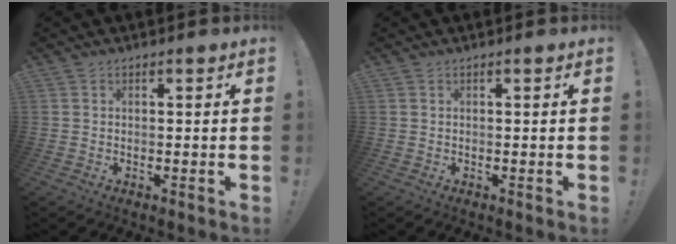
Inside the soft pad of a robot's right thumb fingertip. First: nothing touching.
{"total": 0.0}